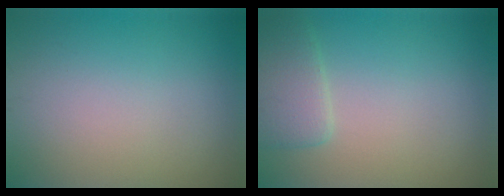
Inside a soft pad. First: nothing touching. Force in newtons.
{"total": 2.9, "press": 2.9, "slide": 0.3}